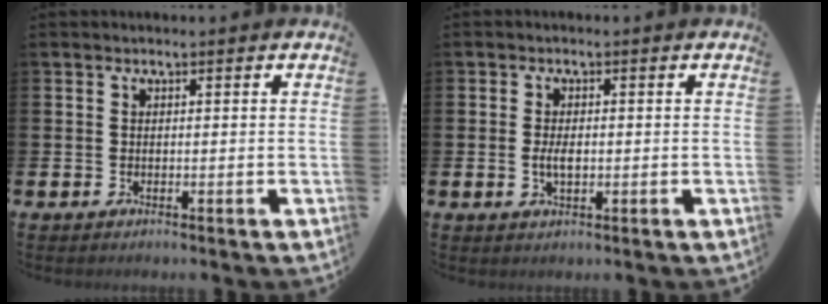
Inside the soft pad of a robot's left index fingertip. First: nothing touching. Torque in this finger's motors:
{"motor_torque": [0.58, 0.04, 0.03, 0.03]}